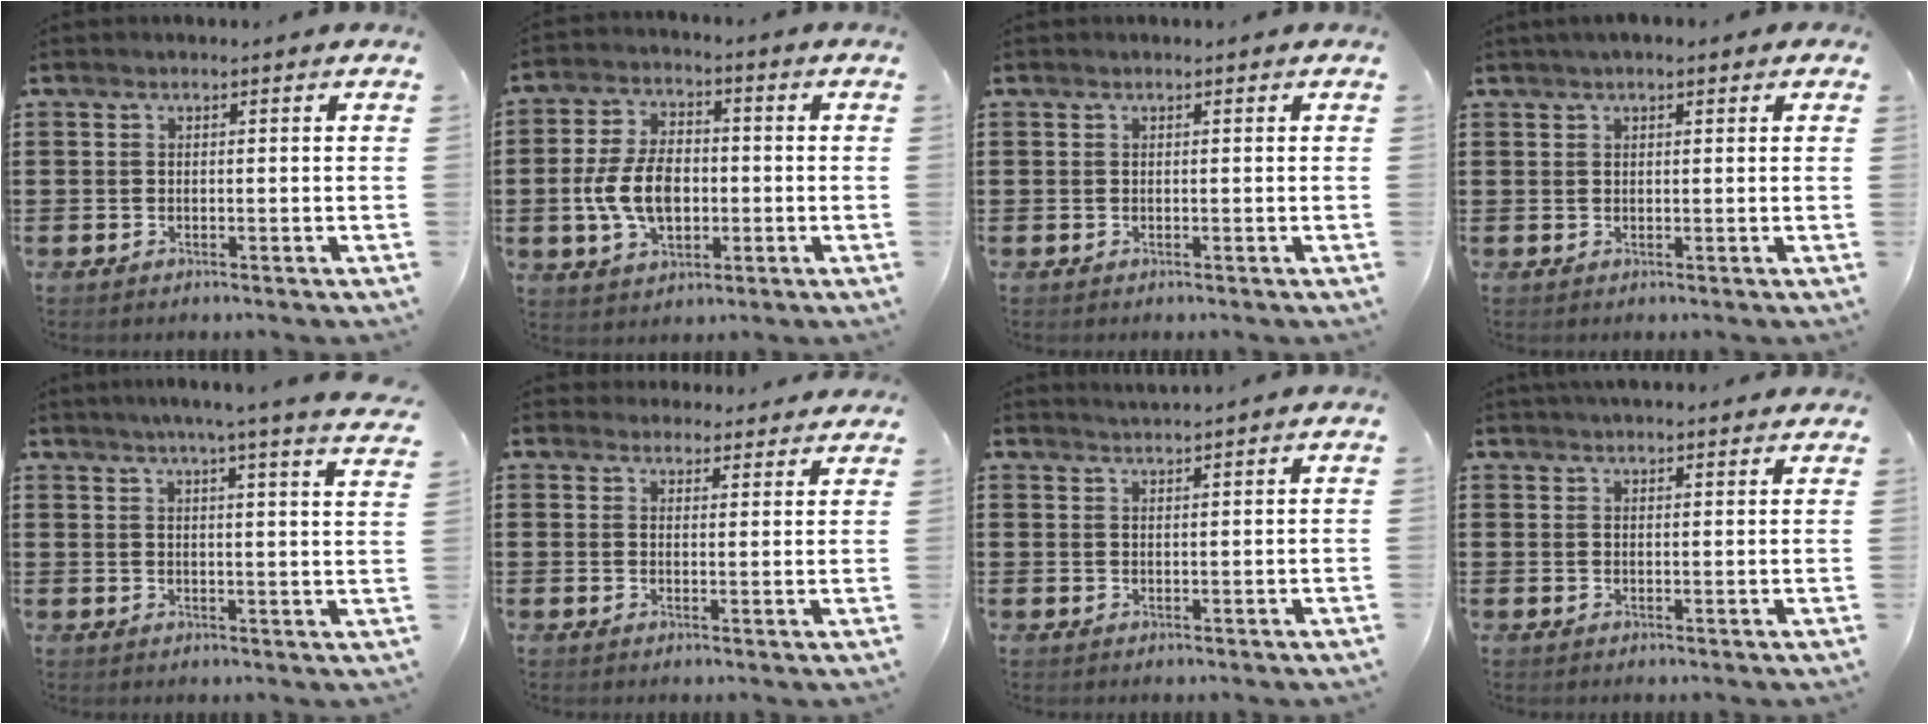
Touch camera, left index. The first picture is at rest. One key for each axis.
{"total": 9.1, "fx": -1.3, "fy": 5.6, "fz": 7.0, "tx": -0.161, "ty": 0.008, "tz": -0.029}
{"total": 0.0}
{"total": 1.7, "fx": 1.1, "fy": 0.5, "fz": 1.2, "tx": -0.023, "ty": 0.006, "tz": 0.019}
{"total": 4.5, "fx": 3.8, "fy": -1.0, "fz": 2.2, "tx": -0.048, "ty": -0.023, "tz": 0.060}
{"total": 3.3, "fx": 3.1, "fy": 1.0, "fz": 0.1, "tx": -0.012, "ty": -0.007, "tz": 0.061}
{"total": 1.6, "fx": 1.6, "fy": -0.3, "fz": 0.1, "tx": -0.004, "ty": 0.000, "tz": 0.030}
{"total": 2.3, "fx": 2.2, "fy": 0.3, "fz": 0.4, "tx": -0.013, "ty": -0.001, "tz": 0.043}